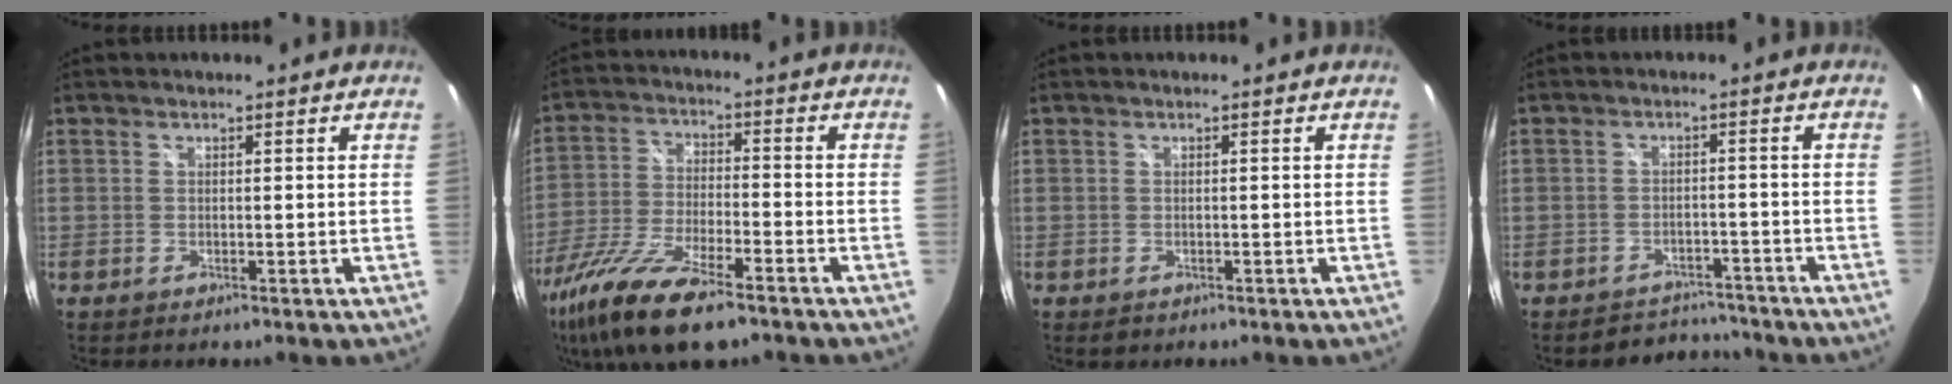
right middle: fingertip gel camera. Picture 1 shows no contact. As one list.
[{"total": 18.9, "force": [-12.8, 5.5, 12.7], "torque": [-0.266, -0.055, -0.236]}, {"total": 1.0, "force": [-0.5, 0.8, 0.4], "torque": [-0.007, -0.005, -0.008]}, {"total": 5.8, "force": [-5.4, 2.3, -0.4], "torque": [-0.001, 0.019, -0.076]}]